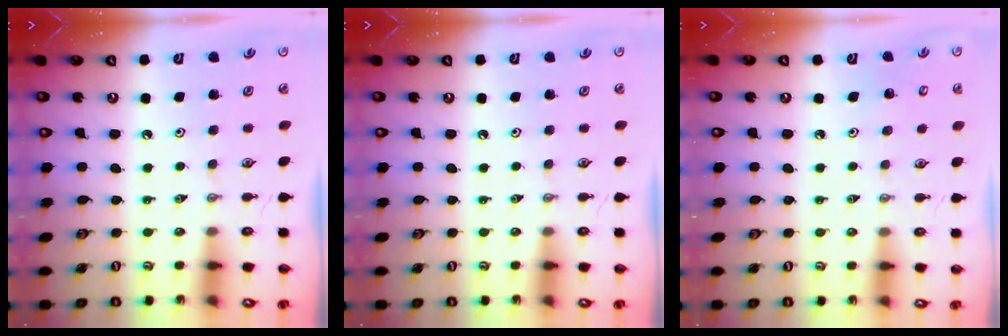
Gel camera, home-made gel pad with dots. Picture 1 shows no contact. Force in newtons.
{"total": 0.0}
{"total": 2.8, "press": 2.8, "slide": 0.2}